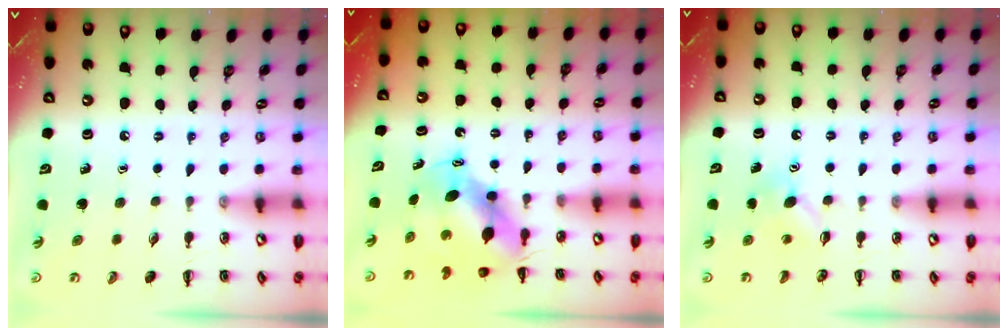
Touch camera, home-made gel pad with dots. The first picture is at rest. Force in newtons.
{"total": 6.6, "press": 6.5, "slide": 1.3}
{"total": 4.2, "press": 4.0, "slide": 1.2}